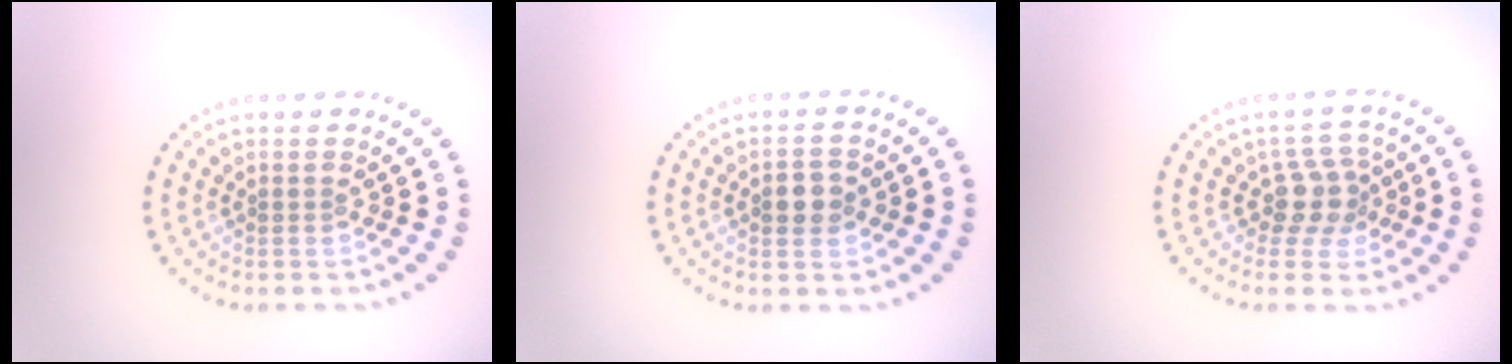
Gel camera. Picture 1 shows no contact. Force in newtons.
{"total": 2.3, "press": 2.2, "slide": 0.3}
{"total": 2.9, "press": 2.3, "slide": 1.7}